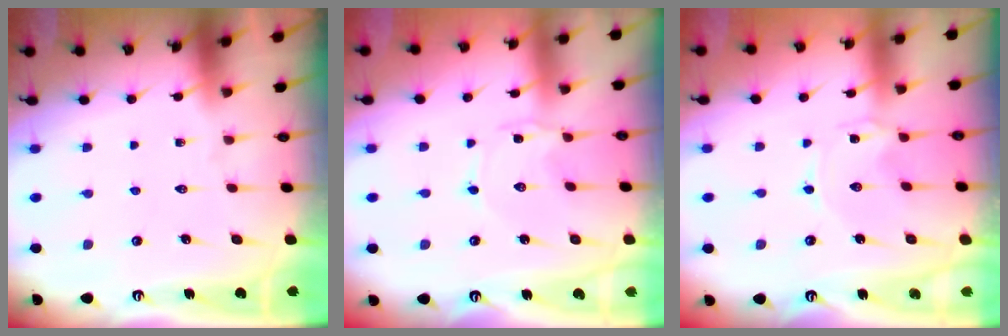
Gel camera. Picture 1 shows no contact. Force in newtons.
{"total": 1.3, "press": 1.3, "slide": 0.2}
{"total": 0.0}